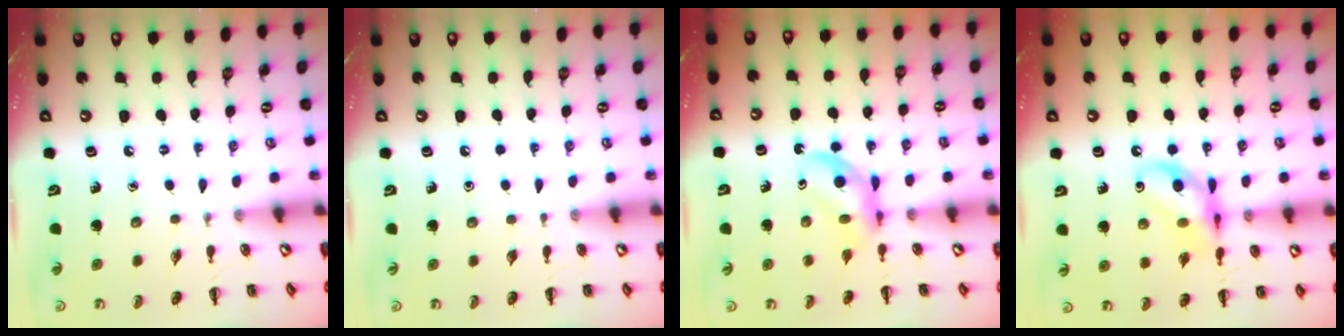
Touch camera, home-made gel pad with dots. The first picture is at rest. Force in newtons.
{"total": 0.0}
{"total": 4.8, "press": 4.6, "slide": 1.3}
{"total": 13.8, "press": 13.6, "slide": 2.5}